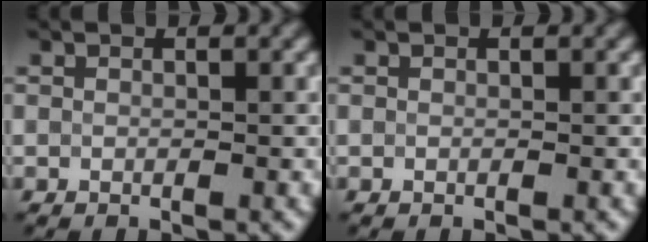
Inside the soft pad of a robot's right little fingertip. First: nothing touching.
{"total": 0.0}